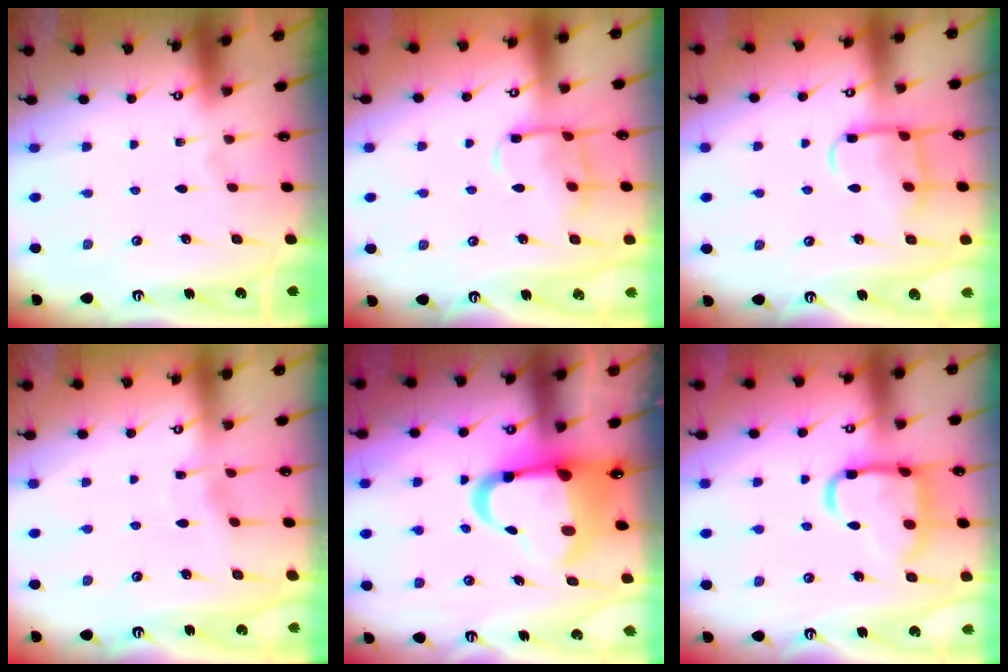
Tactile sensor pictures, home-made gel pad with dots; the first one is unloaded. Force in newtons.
{"total": 10.0, "press": 10.0, "slide": 0.9}
{"total": 11.6, "press": 11.5, "slide": 1.2}
{"total": 3.1, "press": 3.0, "slide": 0.4}
{"total": 11.9, "press": 11.8, "slide": 1.7}
{"total": 15.3, "press": 15.2, "slide": 1.6}